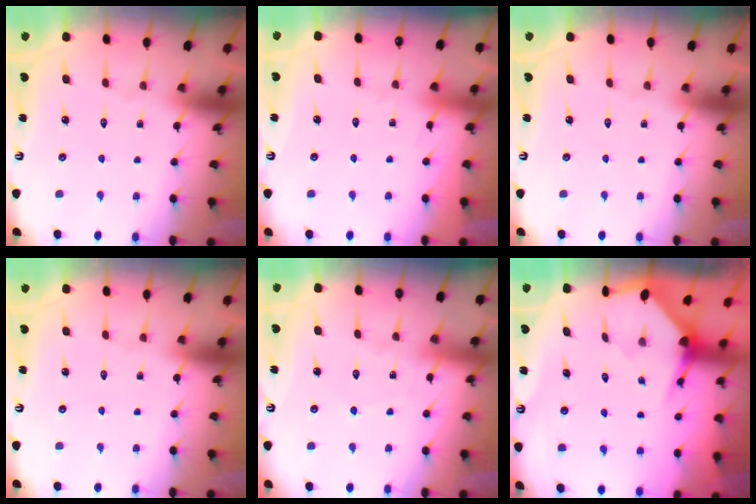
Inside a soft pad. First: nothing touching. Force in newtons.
{"total": 2.6, "press": 2.6, "slide": 0.4}
{"total": 0.0}
{"total": 0.0}
{"total": 4.4, "press": 4.3, "slide": 0.5}
{"total": 3.3, "press": 3.3, "slide": 0.1}